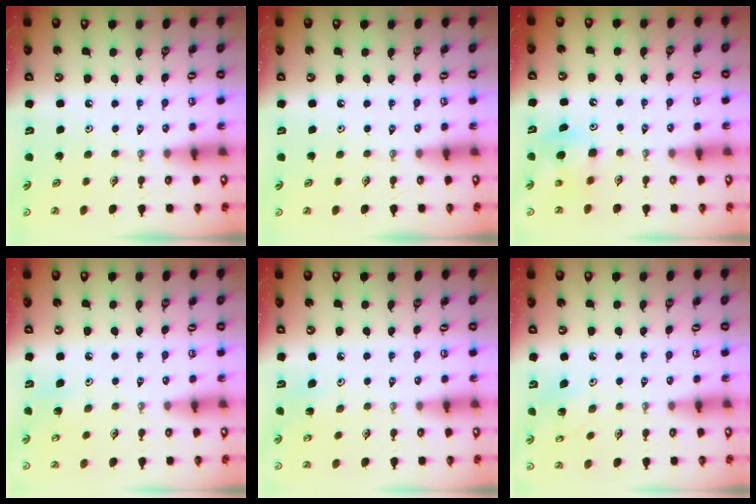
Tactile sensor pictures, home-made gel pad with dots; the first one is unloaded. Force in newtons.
{"total": 0.0}
{"total": 7.1, "press": 7.1, "slide": 0.8}
{"total": 4.3, "press": 4.3, "slide": 0.4}
{"total": 4.8, "press": 4.7, "slide": 0.6}
{"total": 5.7, "press": 5.7, "slide": 0.4}